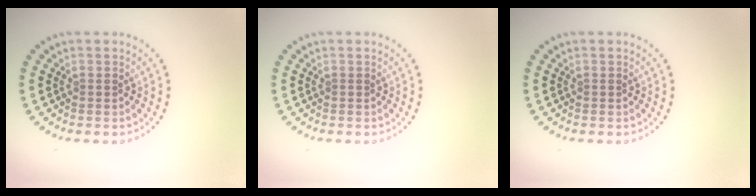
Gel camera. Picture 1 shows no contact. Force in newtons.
{"total": 0.0}
{"total": 0.0}